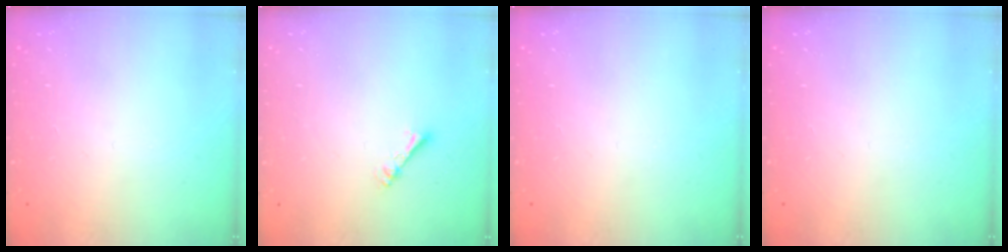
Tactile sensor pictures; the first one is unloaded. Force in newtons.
{"total": 2.4, "press": 2.4, "slide": 0.4}
{"total": 0.0}
{"total": 0.0}